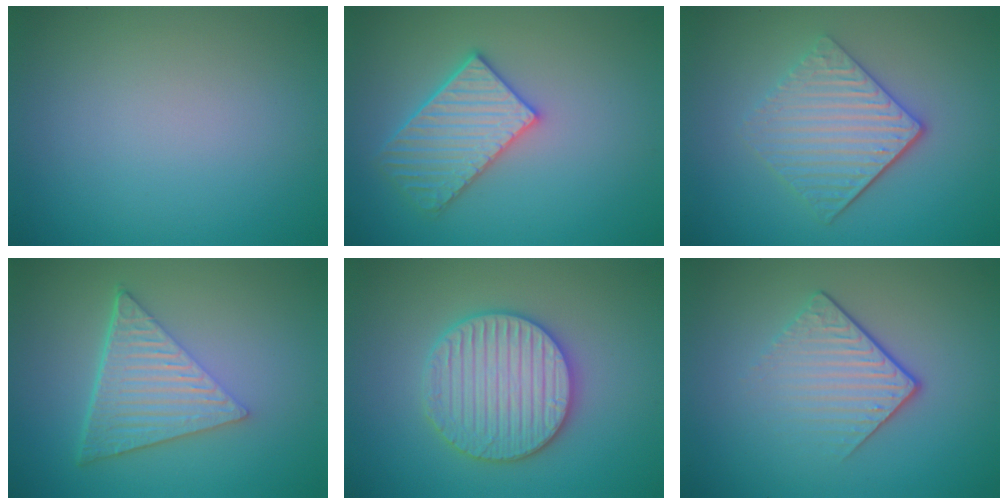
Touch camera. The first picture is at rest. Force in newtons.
{"total": 4.0, "press": 3.8, "slide": 1.4}
{"total": 4.7, "press": 3.6, "slide": 3.0}
{"total": 6.7, "press": 4.5, "slide": 5.0}
{"total": 5.8, "press": 5.7, "slide": 1.1}
{"total": 4.0, "press": 2.5, "slide": 3.2}